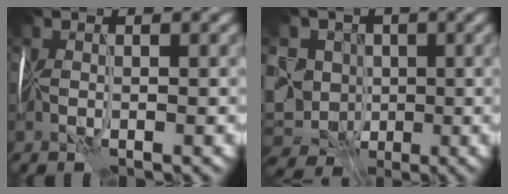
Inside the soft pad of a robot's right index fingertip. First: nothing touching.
{"total": 8.8, "force": [-0.5, 8.1, 3.3], "torque": [-0.072, 0.013, -0.019]}